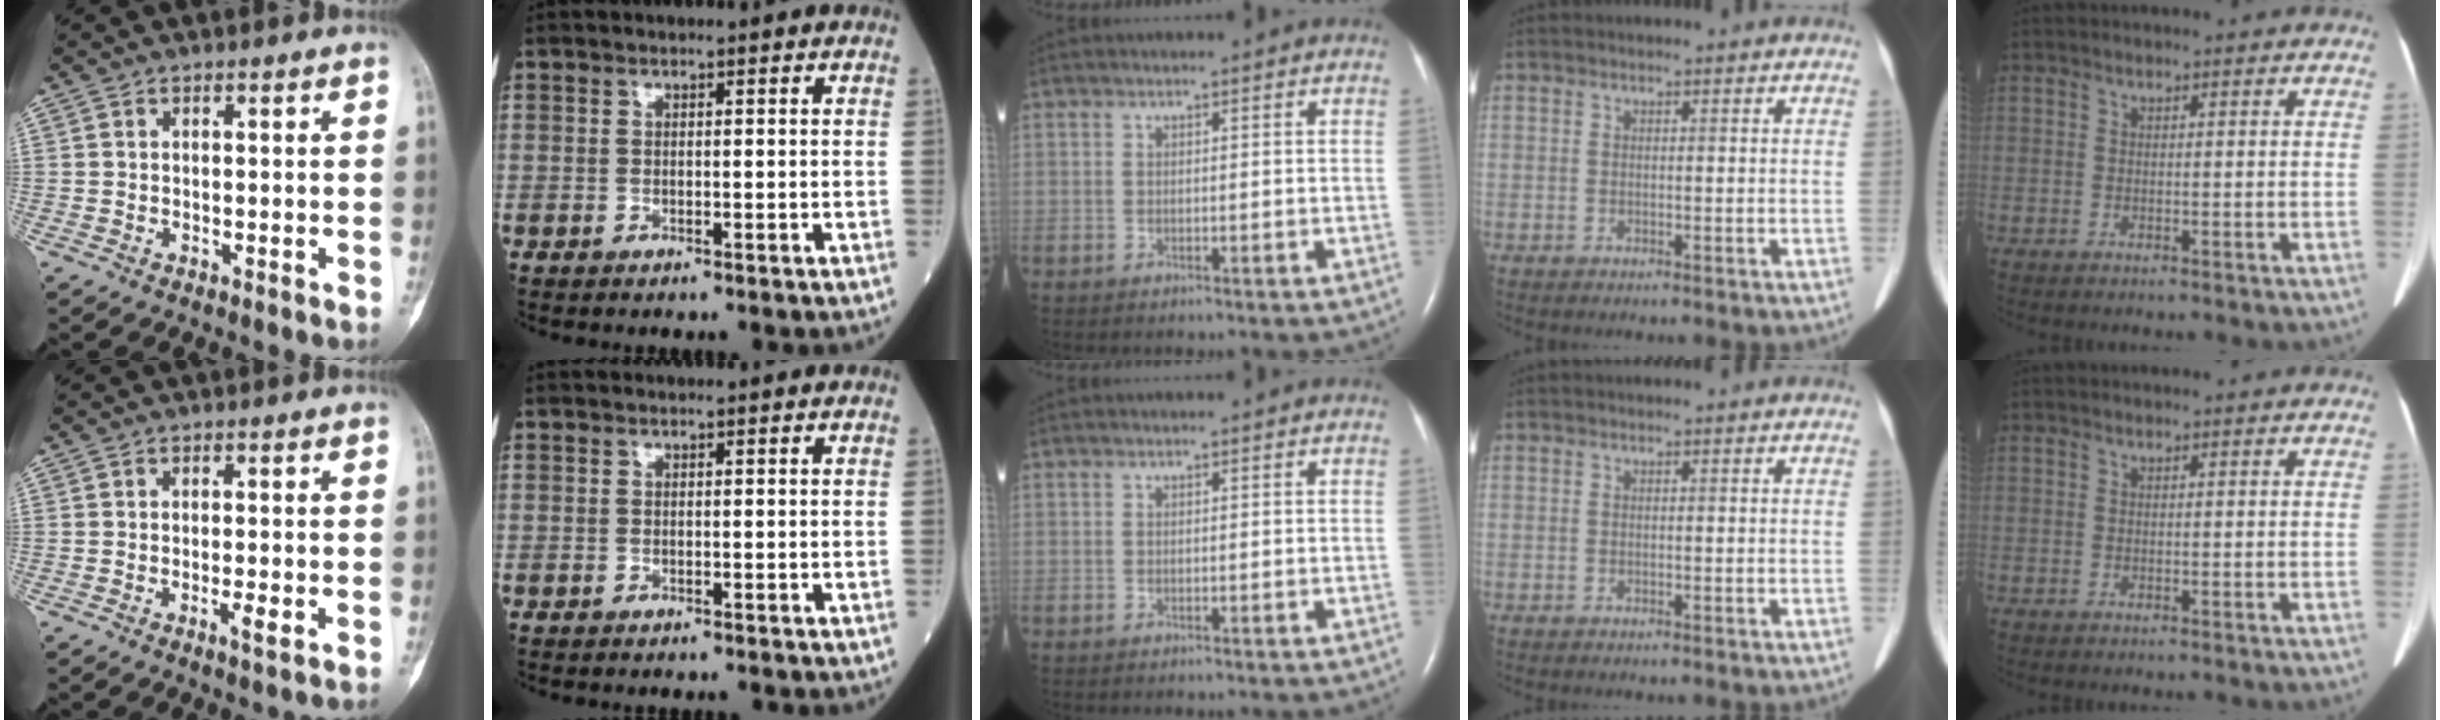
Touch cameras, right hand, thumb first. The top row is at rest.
{"thumb": {"total": 2.6, "force": [-0.9, 0.5, 2.4], "torque": [-0.042, -0.004, -0.015]}}